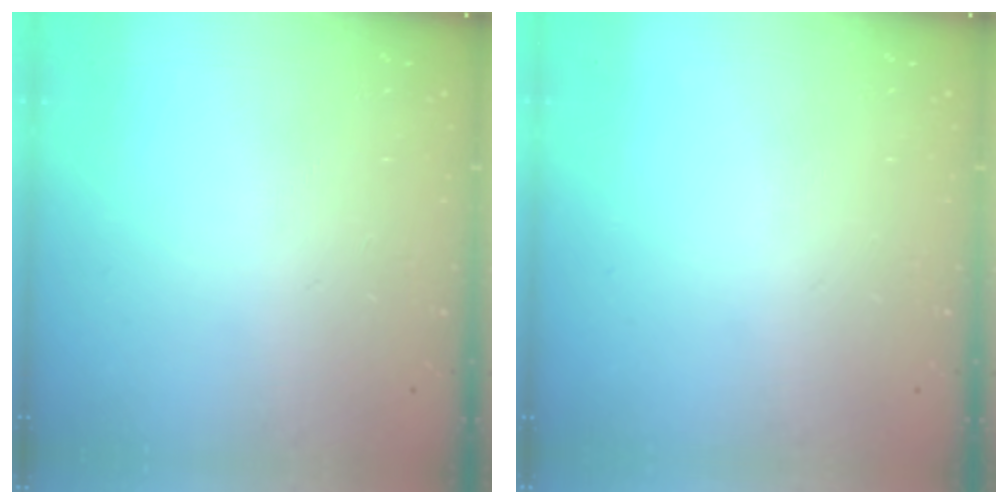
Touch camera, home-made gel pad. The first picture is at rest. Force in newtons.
{"total": 0.0}